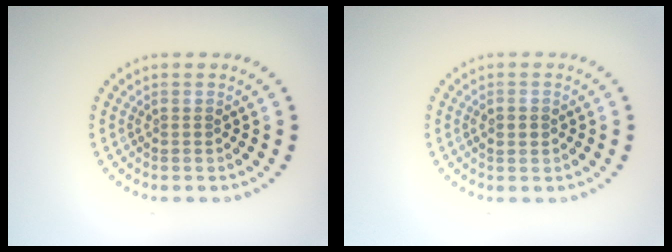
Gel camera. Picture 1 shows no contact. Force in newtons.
{"total": 1.8, "press": 1.8, "slide": 0.2}